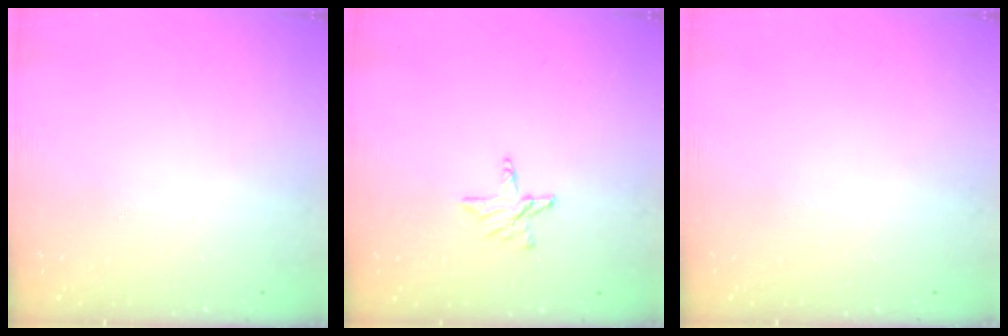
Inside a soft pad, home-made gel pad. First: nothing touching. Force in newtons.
{"total": 5.4, "press": 5.4, "slide": 0.5}
{"total": 0.0}